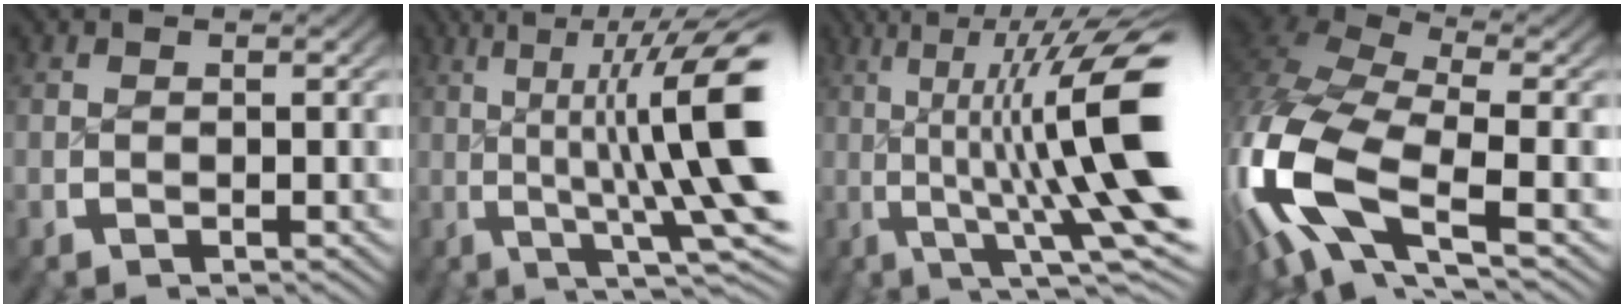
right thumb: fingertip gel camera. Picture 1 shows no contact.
{"total": 12.7, "force": [1.9, 5.8, 11.1], "torque": [-0.153, -0.005, 0.023]}
{"total": 13.4, "force": [0.8, 6.2, 11.8], "torque": [-0.176, -0.018, 0.014]}
{"total": 14.3, "force": [-1.3, 9.5, 10.6], "torque": [-0.271, -0.051, 0.012]}